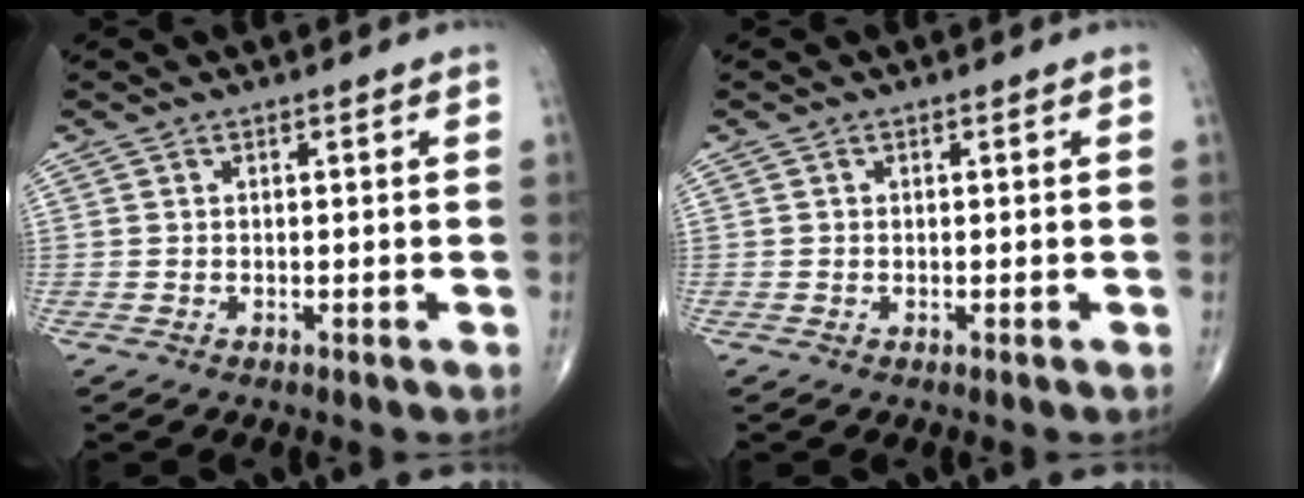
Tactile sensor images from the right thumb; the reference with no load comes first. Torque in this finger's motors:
{"motor_torque": [0.06, 0.08, 0.19, 0.02, -0.03]}